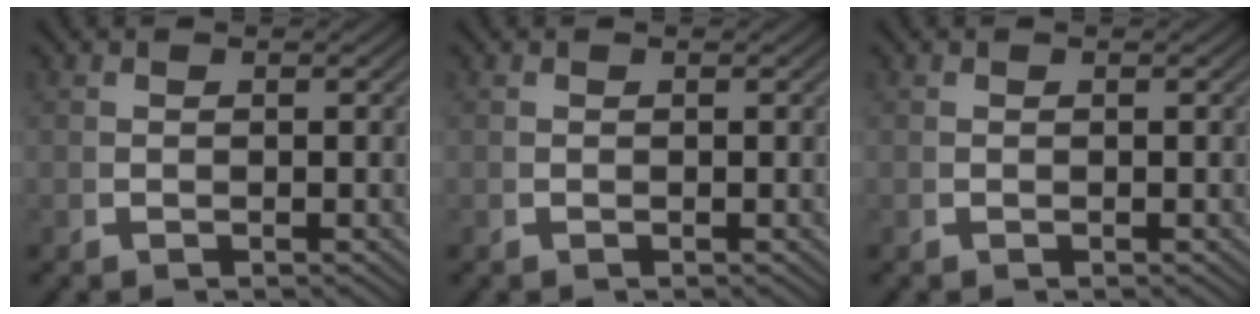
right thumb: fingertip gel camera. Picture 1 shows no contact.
{"total": 0.0}
{"total": 0.0}